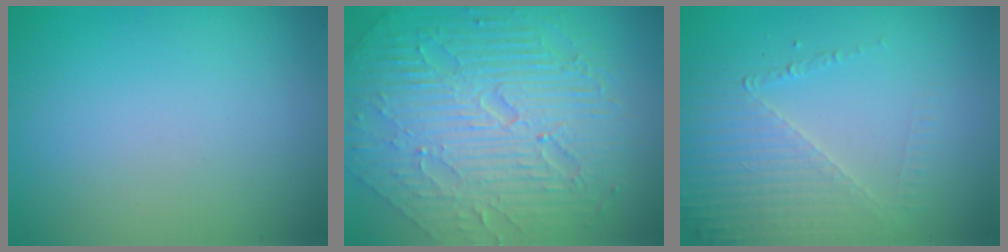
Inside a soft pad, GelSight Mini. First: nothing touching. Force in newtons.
{"total": 10.3, "press": 6.8, "slide": 7.8}
{"total": 4.9, "press": 3.2, "slide": 3.7}